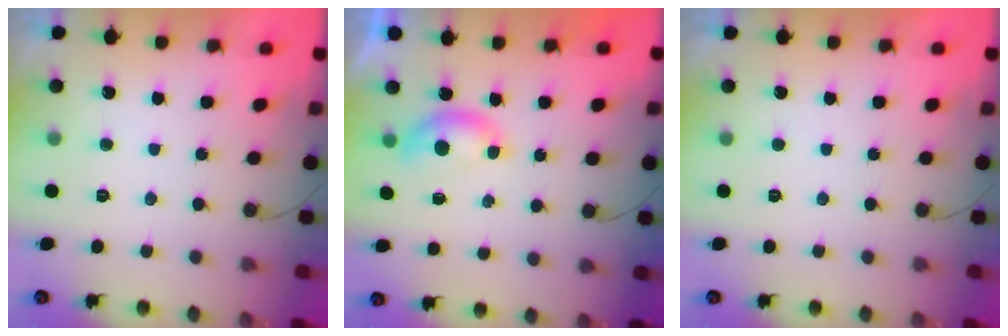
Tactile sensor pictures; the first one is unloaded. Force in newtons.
{"total": 4.5, "press": 4.5, "slide": 0.6}
{"total": 0.0}